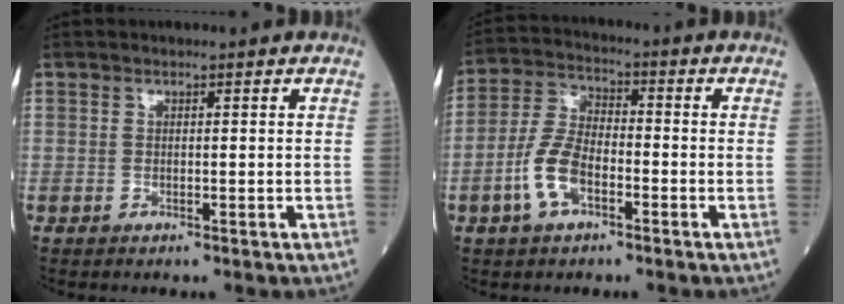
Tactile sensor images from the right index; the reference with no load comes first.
{"total": 7.7, "force": [-3.1, 3.6, 6.1], "torque": [-0.144, 0.008, -0.065]}